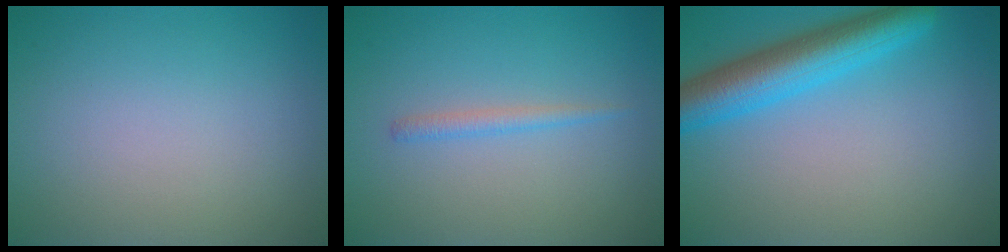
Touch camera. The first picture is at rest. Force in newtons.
{"total": 1.1, "press": 1.1, "slide": 0.1}
{"total": 6.1, "press": 6.1, "slide": 0.3}